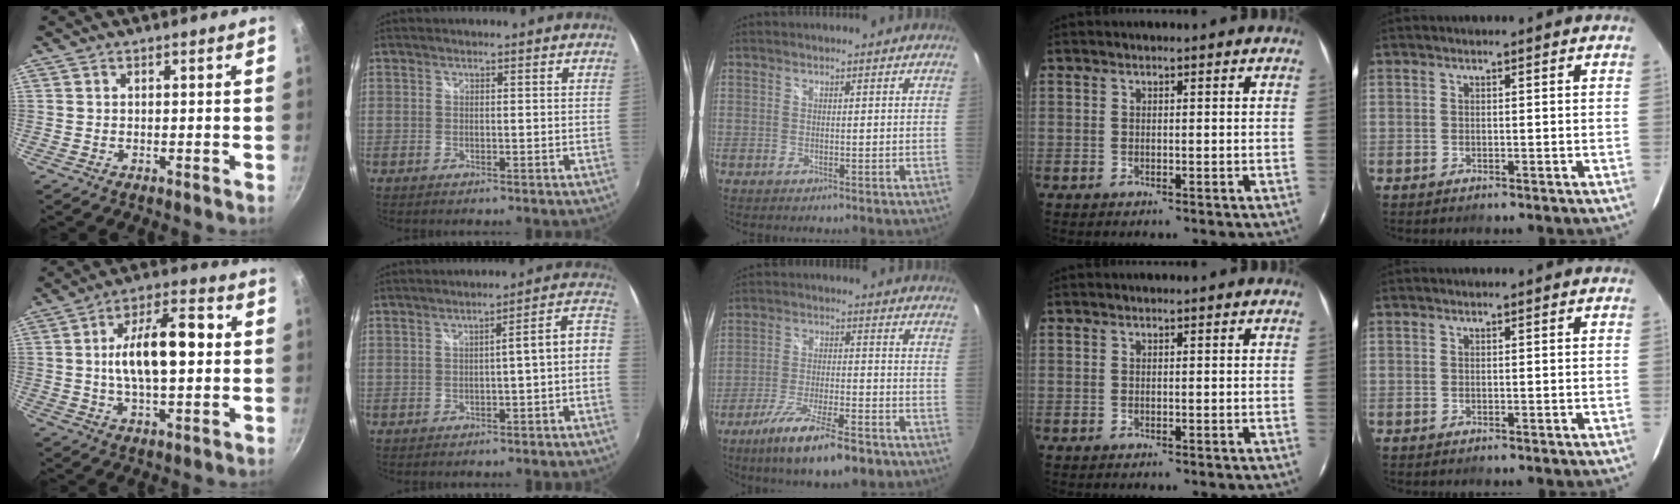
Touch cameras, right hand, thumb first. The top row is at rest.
{"thumb": {"total": 15.2, "force": [1.1, 6.9, 13.5], "torque": [-0.207, 0.024, 0.010]}, "index": {"total": 5.7, "force": [-1.8, 0.6, 5.4], "torque": [-0.073, 0.020, -0.011]}, "middle": {"total": 13.9, "force": [-9.5, 3.3, 9.6], "torque": [-0.189, -0.035, -0.160]}}